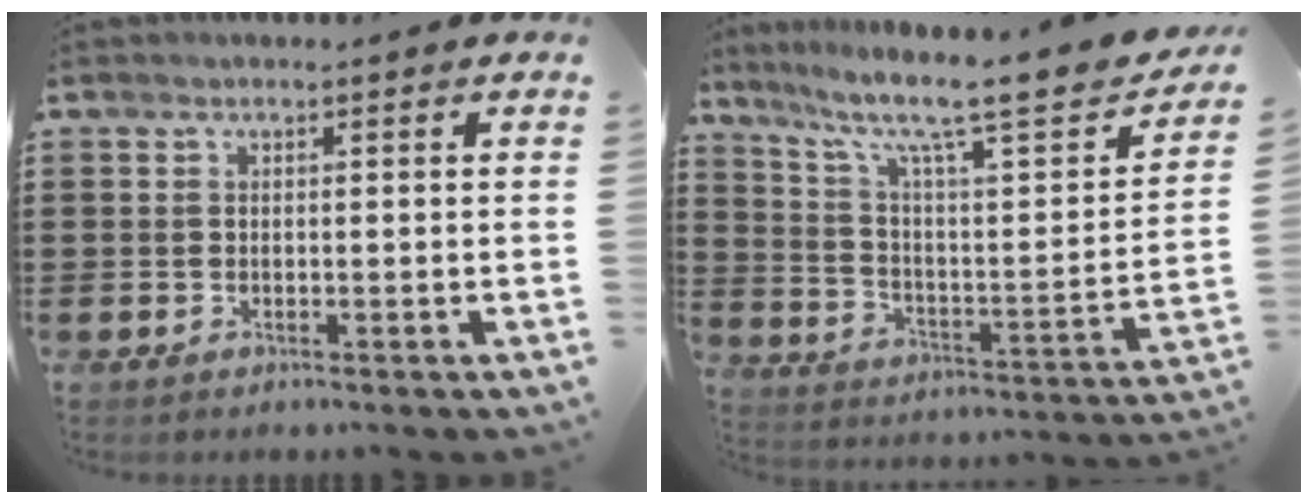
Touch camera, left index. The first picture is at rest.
{"total": 9.9, "force": [7.3, 1.2, 6.5], "torque": [-0.139, -0.054, 0.110]}